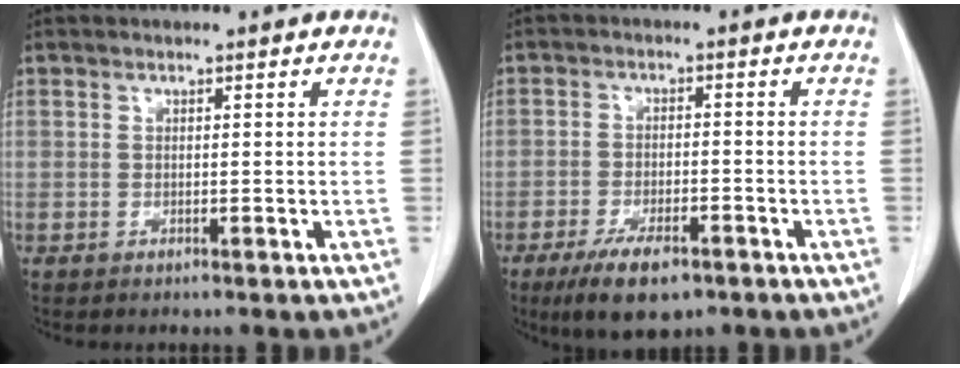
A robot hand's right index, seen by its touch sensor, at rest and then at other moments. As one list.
[{"total": 7.6, "force": [-5.0, 2.8, 5.0], "torque": [-0.090, -0.008, -0.078]}]